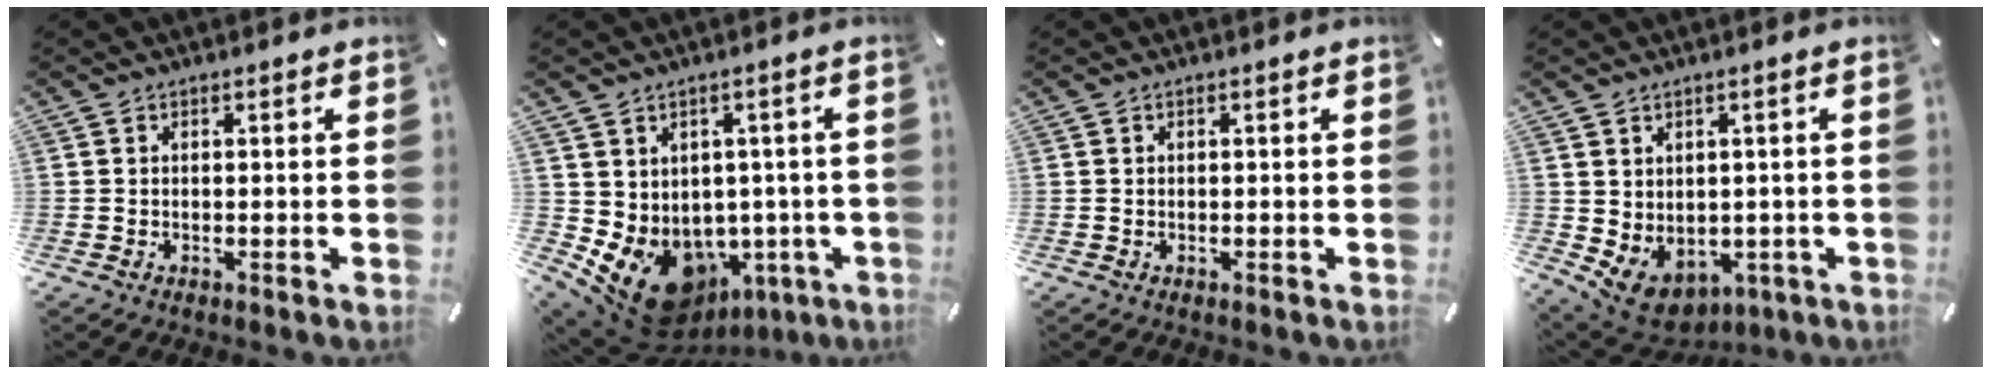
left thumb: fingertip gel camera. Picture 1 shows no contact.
{"total": 11.0, "force": [-4.2, 8.2, 6.0], "torque": [-0.113, -0.006, -0.064]}
{"total": 0.0}
{"total": 5.5, "force": [-0.7, 4.9, 2.4], "torque": [-0.066, -0.007, -0.004]}